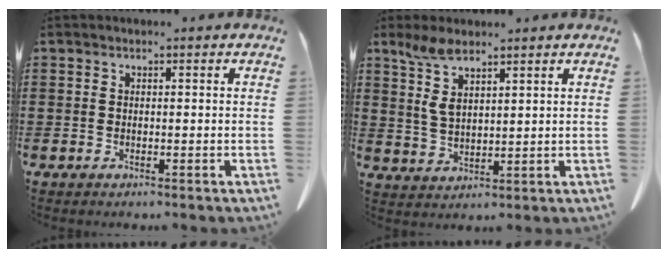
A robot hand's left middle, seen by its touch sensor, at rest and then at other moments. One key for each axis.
{"total": 6.0, "fx": 3.6, "fy": 2.2, "fz": 4.3, "tx": -0.110, "ty": -0.008, "tz": 0.061}